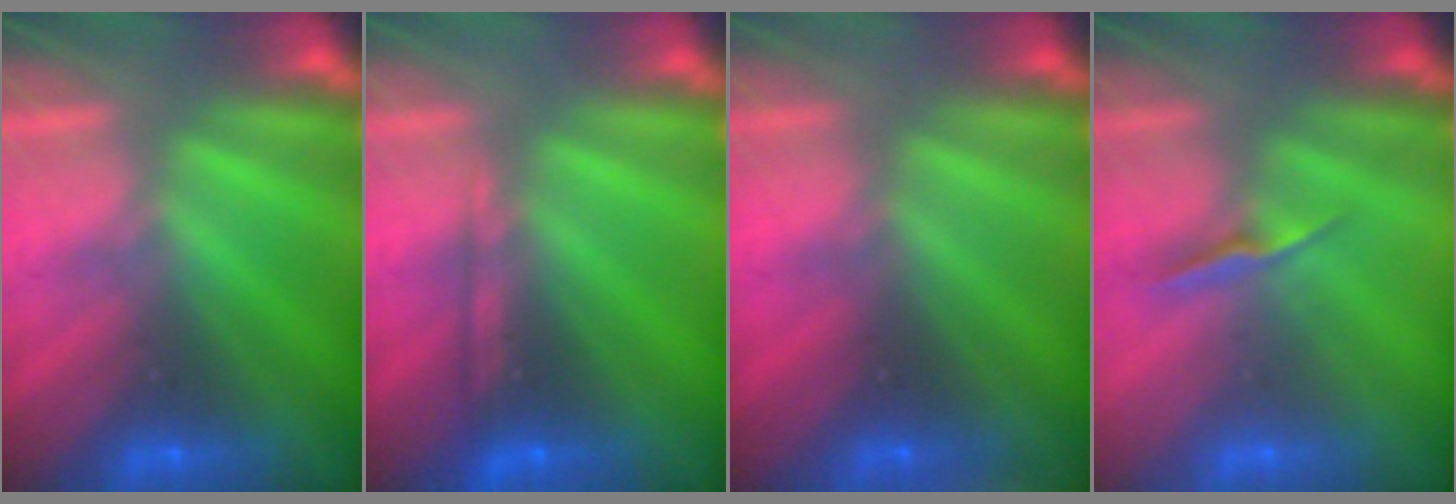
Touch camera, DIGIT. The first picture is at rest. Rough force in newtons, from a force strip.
{"total": 2.1}
{"total": 2.3}
{"total": 1.3}